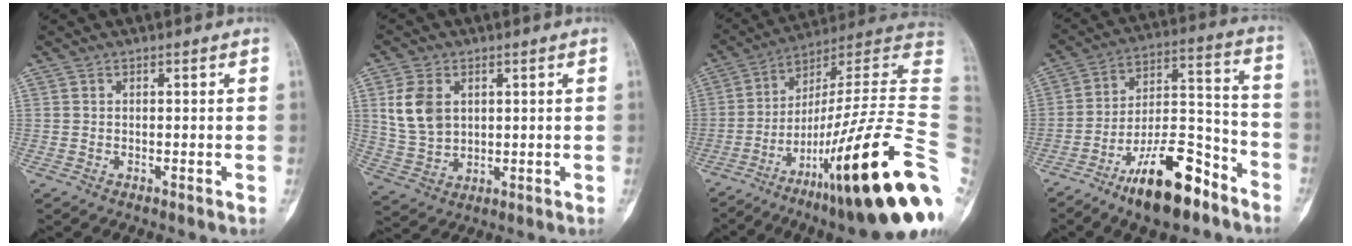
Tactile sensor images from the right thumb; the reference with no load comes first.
{"total": 8.6, "force": [2.4, 6.1, 5.6], "torque": [-0.095, -0.005, 0.058]}
{"total": 31.1, "force": [-8.3, 4.5, 29.6], "torque": [-0.381, 0.057, -0.135]}
{"total": 17.6, "force": [-11.3, 6.5, 11.8], "torque": [-0.180, 0.090, -0.191]}